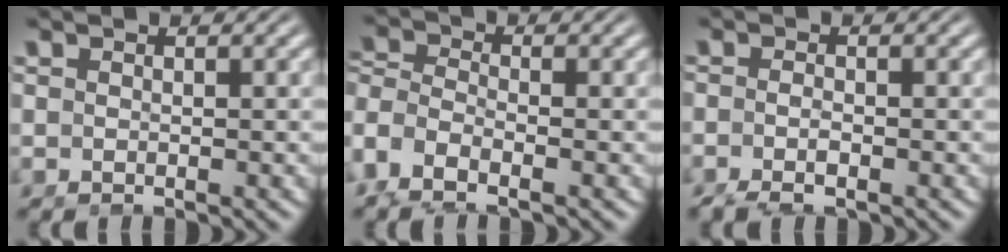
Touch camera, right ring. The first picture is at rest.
{"total": 5.8, "force": [-2.1, 4.5, 3.0], "torque": [-0.097, -0.032, -0.031]}
{"total": 2.8, "force": [-1.9, 1.3, 1.6], "torque": [-0.038, -0.012, -0.029]}